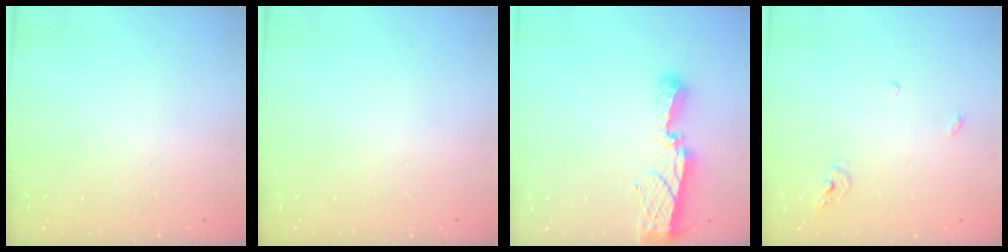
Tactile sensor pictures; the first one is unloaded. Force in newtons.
{"total": 0.0}
{"total": 8.7, "press": 8.7, "slide": 0.7}
{"total": 4.9, "press": 4.9, "slide": 0.4}